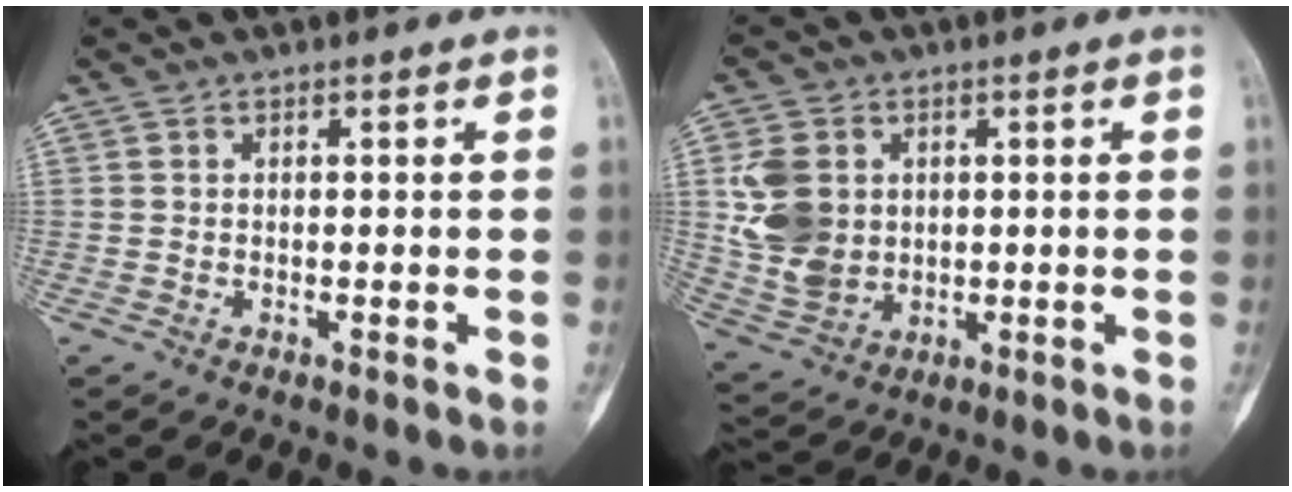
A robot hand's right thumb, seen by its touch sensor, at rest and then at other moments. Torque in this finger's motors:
{"motor_torque": [1.37, 1.34, 1.03, 0.24, 0.08]}